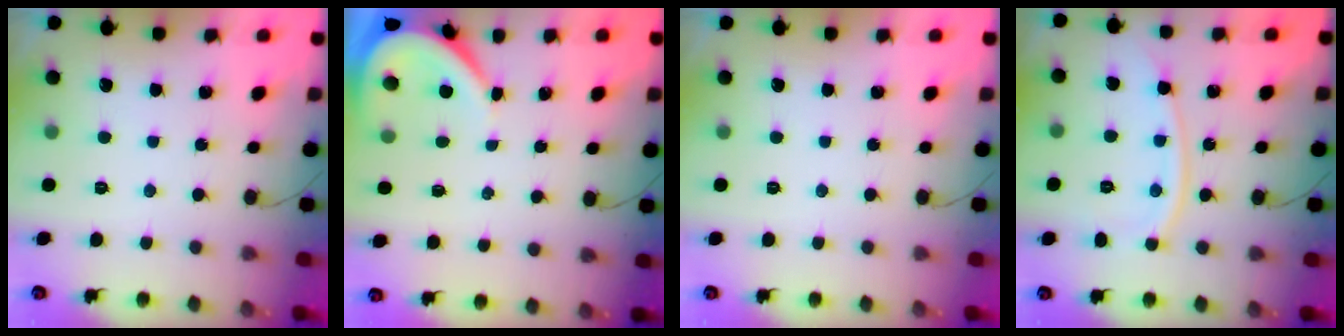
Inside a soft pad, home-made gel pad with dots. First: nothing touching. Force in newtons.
{"total": 3.7, "press": 3.7, "slide": 0.4}
{"total": 0.0}
{"total": 8.9, "press": 8.9, "slide": 0.1}